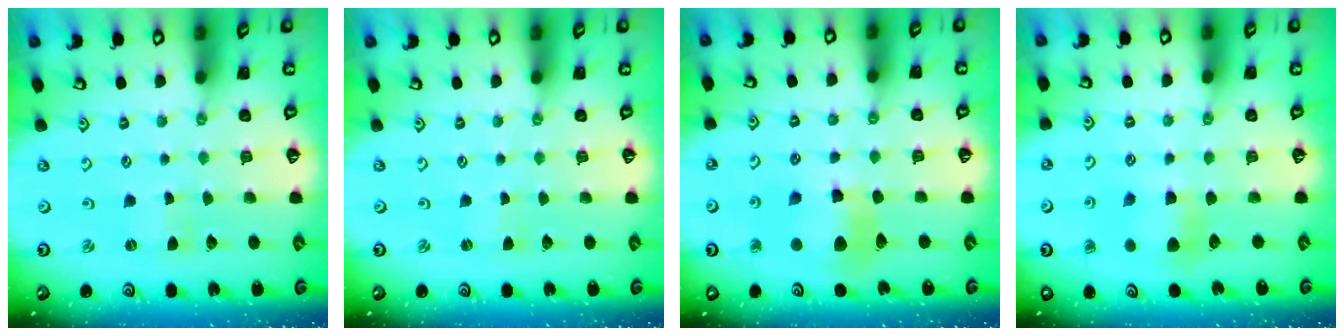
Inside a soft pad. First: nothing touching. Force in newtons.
{"total": 0.0}
{"total": 10.2, "press": 10.2, "slide": 1.2}
{"total": 5.8, "press": 5.8, "slide": 0.1}